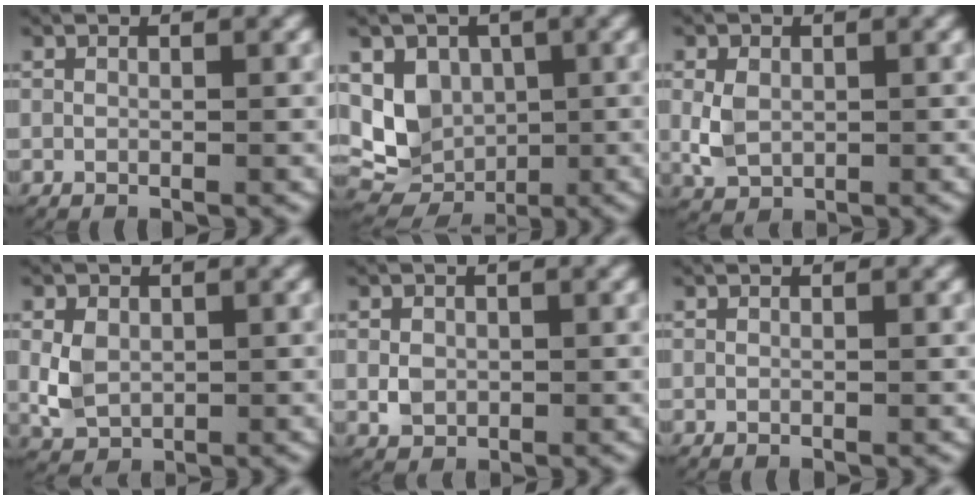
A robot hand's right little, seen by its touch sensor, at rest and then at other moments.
{"total": 8.0, "force": [-1.5, 6.9, 3.7], "torque": [-0.097, -0.037, -0.013]}
{"total": 2.7, "force": [0.1, 2.1, 1.8], "torque": [-0.048, -0.004, 0.007]}
{"total": 3.1, "force": [0.2, 2.5, 1.9], "torque": [-0.050, -0.004, 0.008]}
{"total": 1.4, "force": [0.0, 1.2, 0.7], "torque": [-0.017, 0.000, 0.002]}
{"total": 0.0}